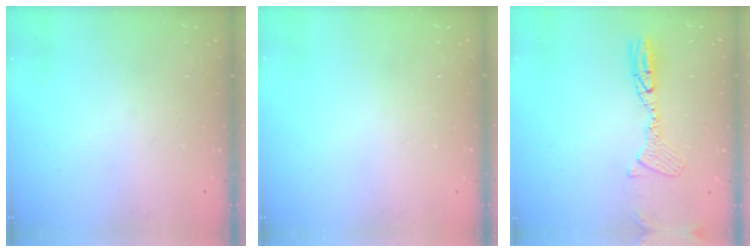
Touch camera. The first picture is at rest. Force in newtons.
{"total": 0.9, "press": 0.0, "slide": 0.9}
{"total": 11.8, "press": 11.6, "slide": 2.1}